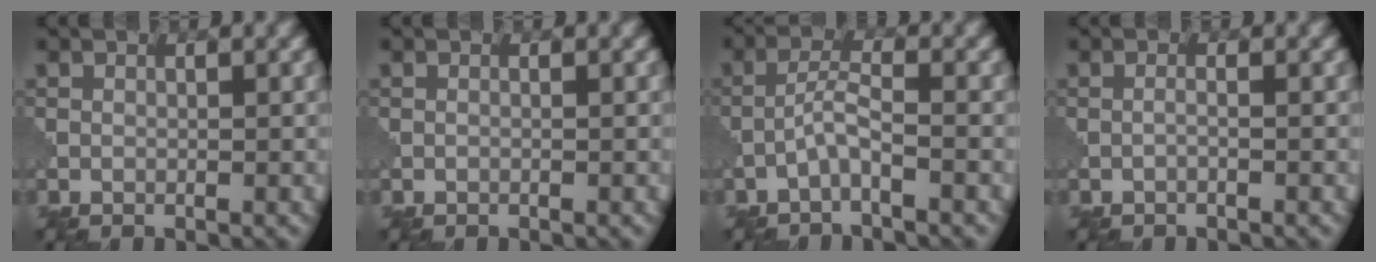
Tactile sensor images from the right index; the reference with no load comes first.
{"total": 0.0}
{"total": 2.3, "force": [-1.3, 0.2, 1.9], "torque": [-0.039, 0.012, -0.034]}
{"total": 0.7, "force": [-0.3, 0.1, 0.6], "torque": [-0.012, 0.000, -0.014]}